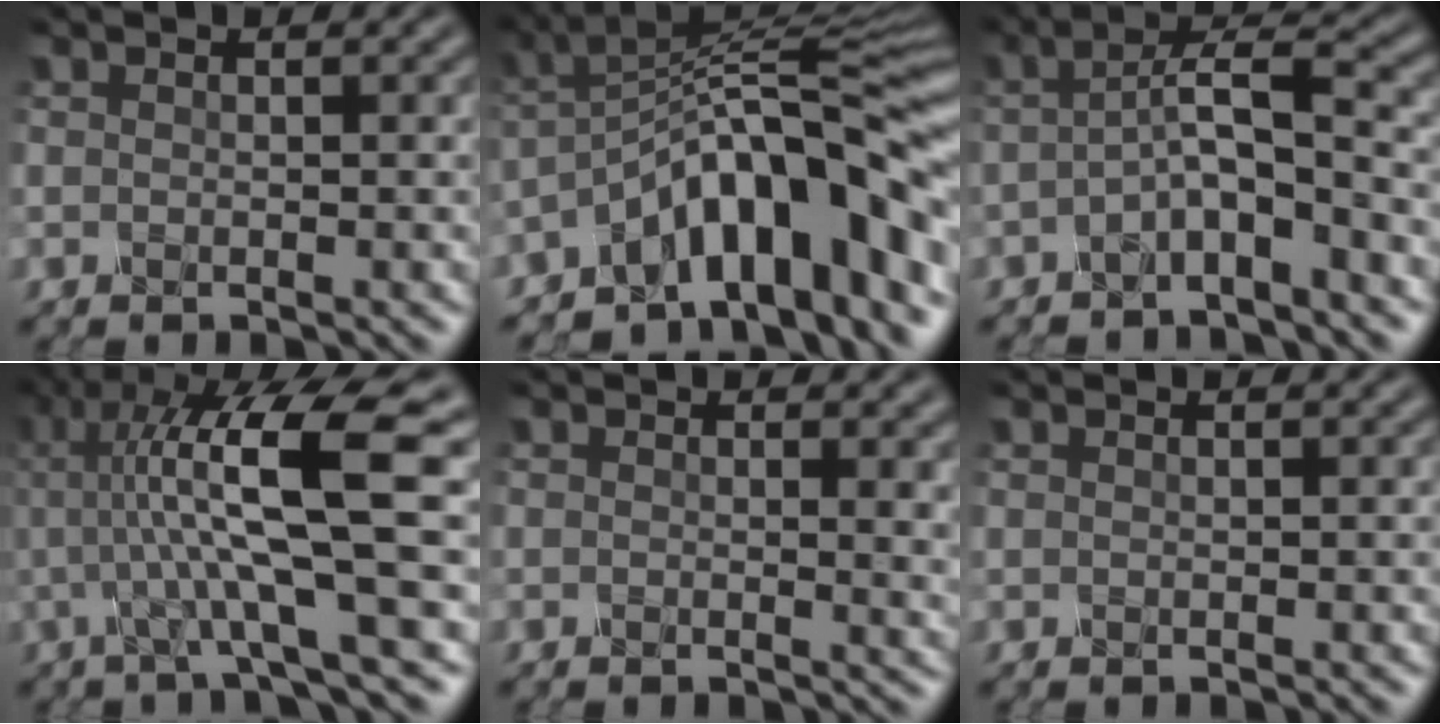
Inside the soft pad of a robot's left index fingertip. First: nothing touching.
{"total": 11.8, "force": [-6.0, 3.5, 9.6], "torque": [-0.130, 0.023, -0.092]}
{"total": 3.8, "force": [-1.4, 0.5, 3.5], "torque": [-0.066, 0.020, -0.026]}
{"total": 11.3, "force": [0.9, 1.4, 11.2], "torque": [-0.178, 0.017, 0.028]}
{"total": 2.9, "force": [0.9, 1.1, 2.5], "torque": [-0.018, 0.009, 0.012]}
{"total": 0.5, "force": [0.4, 0.2, 0.2], "torque": [0.007, -0.002, -0.001]}